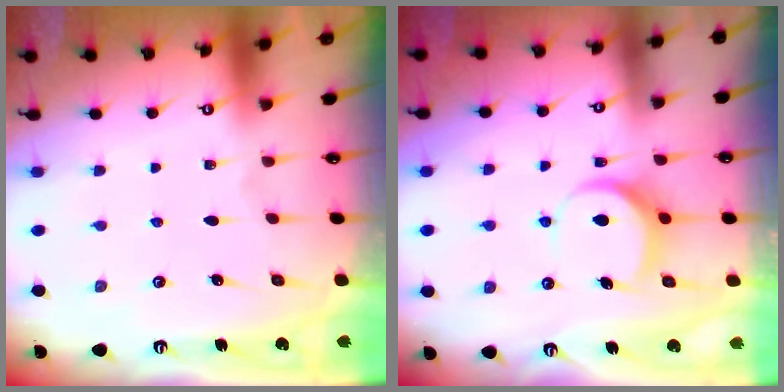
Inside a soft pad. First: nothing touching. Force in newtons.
{"total": 8.2, "press": 8.2, "slide": 0.4}